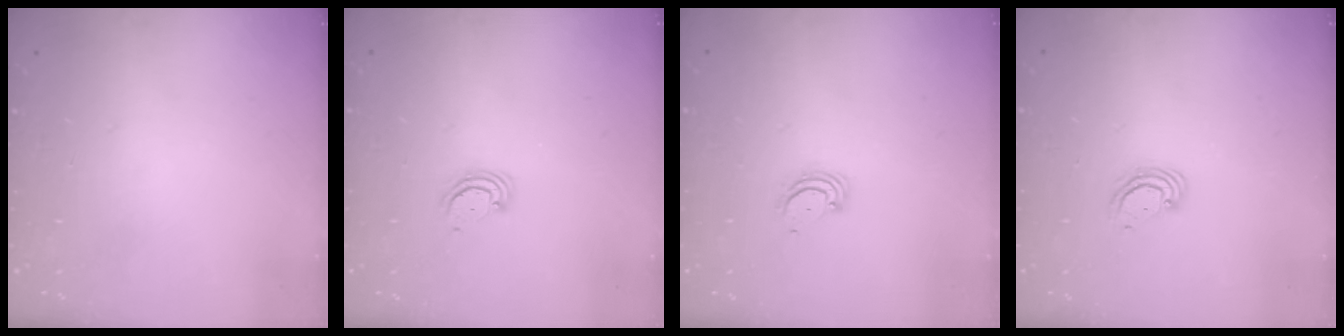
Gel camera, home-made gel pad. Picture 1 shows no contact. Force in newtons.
{"total": 2.9, "press": 2.9, "slide": 0.3}
{"total": 2.8, "press": 2.8, "slide": 0.3}
{"total": 4.4, "press": 4.4, "slide": 0.5}